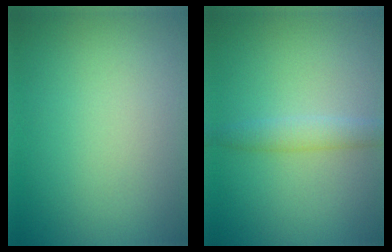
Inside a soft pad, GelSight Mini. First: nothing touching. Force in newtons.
{"total": 2.1, "press": 2.1, "slide": 0.1}